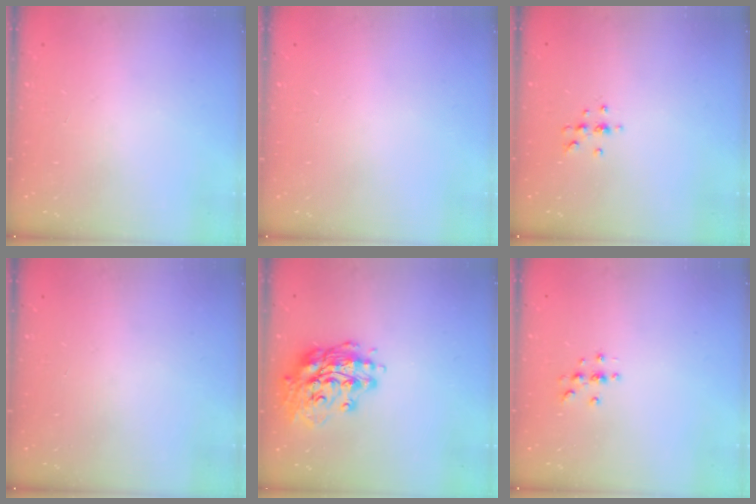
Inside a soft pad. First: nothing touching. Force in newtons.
{"total": 0.0}
{"total": 5.2, "press": 5.2, "slide": 0.6}
{"total": 0.0}
{"total": 15.0, "press": 14.7, "slide": 2.6}
{"total": 3.0, "press": 3.0, "slide": 0.3}